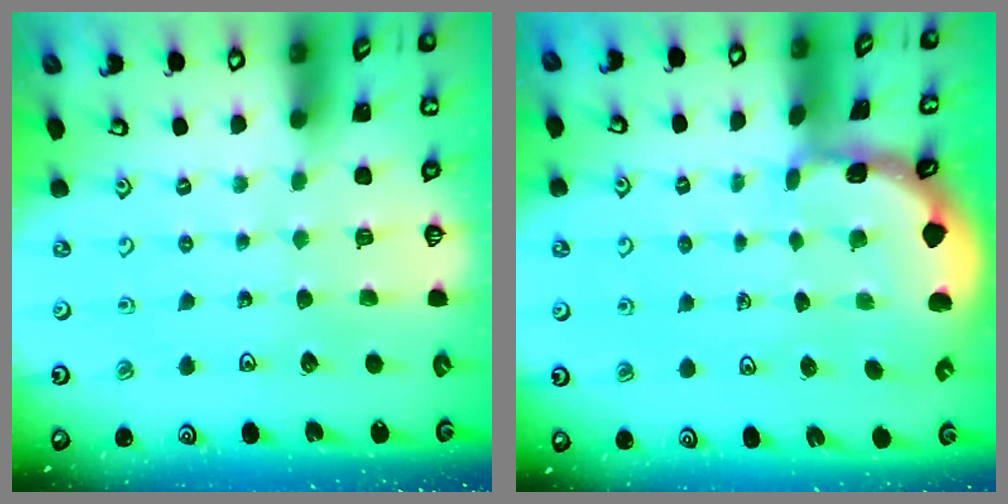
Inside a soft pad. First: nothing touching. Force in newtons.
{"total": 1.5, "press": 1.5, "slide": 0.1}